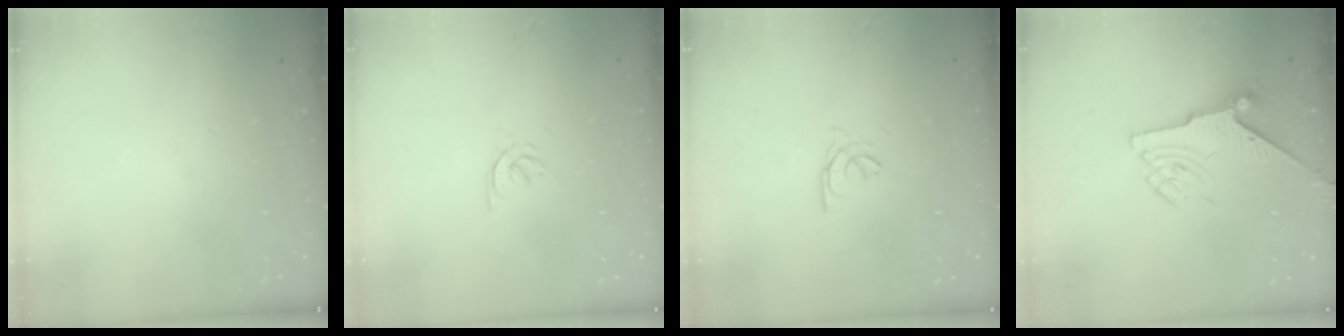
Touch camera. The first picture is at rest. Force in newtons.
{"total": 2.1, "press": 2.0, "slide": 0.6}
{"total": 2.7, "press": 2.7, "slide": 0.4}
{"total": 6.8, "press": 6.7, "slide": 0.9}